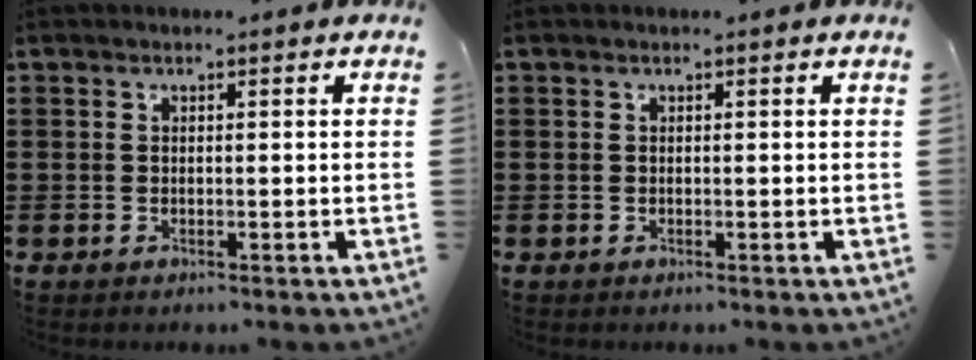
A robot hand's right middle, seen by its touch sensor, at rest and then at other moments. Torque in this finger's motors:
{"motor_torque": [0.13, -0.12, 0.02, 0.01]}